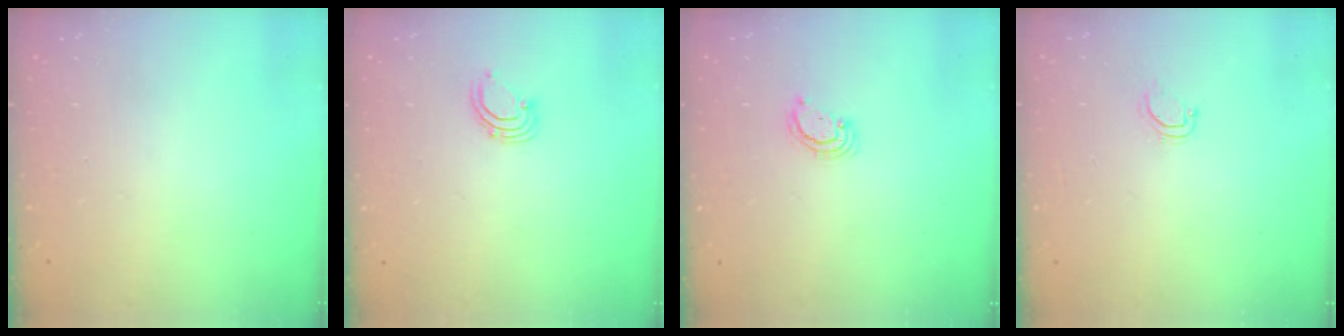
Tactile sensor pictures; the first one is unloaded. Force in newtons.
{"total": 2.9, "press": 2.9, "slide": 0.2}
{"total": 2.9, "press": 2.8, "slide": 0.3}
{"total": 4.6, "press": 4.6, "slide": 0.4}